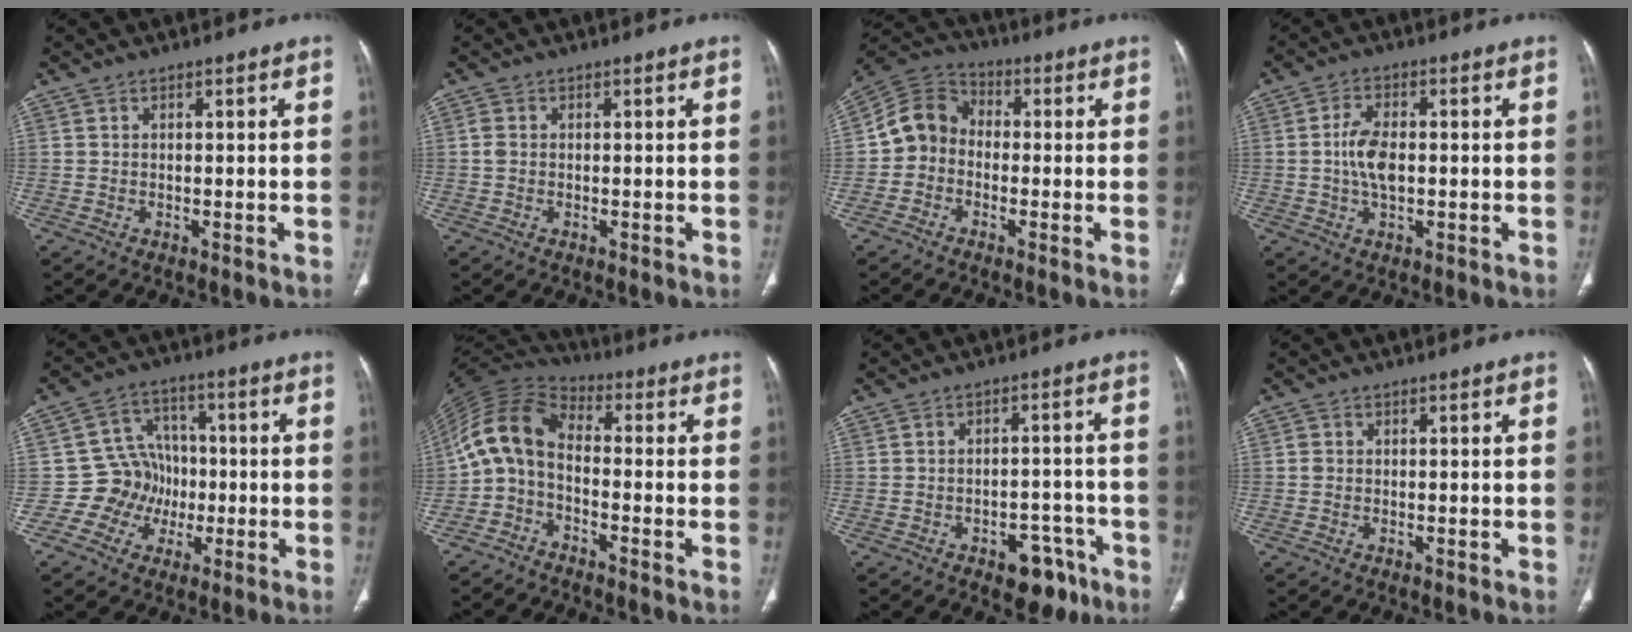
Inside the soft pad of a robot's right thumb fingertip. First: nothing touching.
{"total": 1.2, "force": [0.0, 1.0, 0.8], "torque": [-0.018, 0.000, -0.002]}
{"total": 8.0, "force": [-1.4, 6.9, 3.7], "torque": [-0.057, 0.033, -0.045]}
{"total": 6.1, "force": [-0.2, 3.3, 5.2], "torque": [-0.102, 0.006, -0.006]}
{"total": 8.7, "force": [-1.9, 8.2, 2.1], "torque": [0.020, 0.027, -0.039]}
{"total": 10.5, "force": [-2.4, 6.3, 8.1], "torque": [-0.156, 0.057, -0.064]}
{"total": 7.7, "force": [-4.6, 4.6, 4.1], "torque": [-0.022, 0.039, -0.055]}
{"total": 0.9, "force": [0.0, 0.8, 0.3], "torque": [-0.001, 0.003, 0.000]}